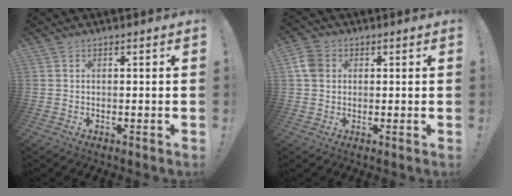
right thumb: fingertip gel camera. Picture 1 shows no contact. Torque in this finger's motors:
{"motor_torque": [0.22, 0.32, 0.43, 0.04, -0.02]}